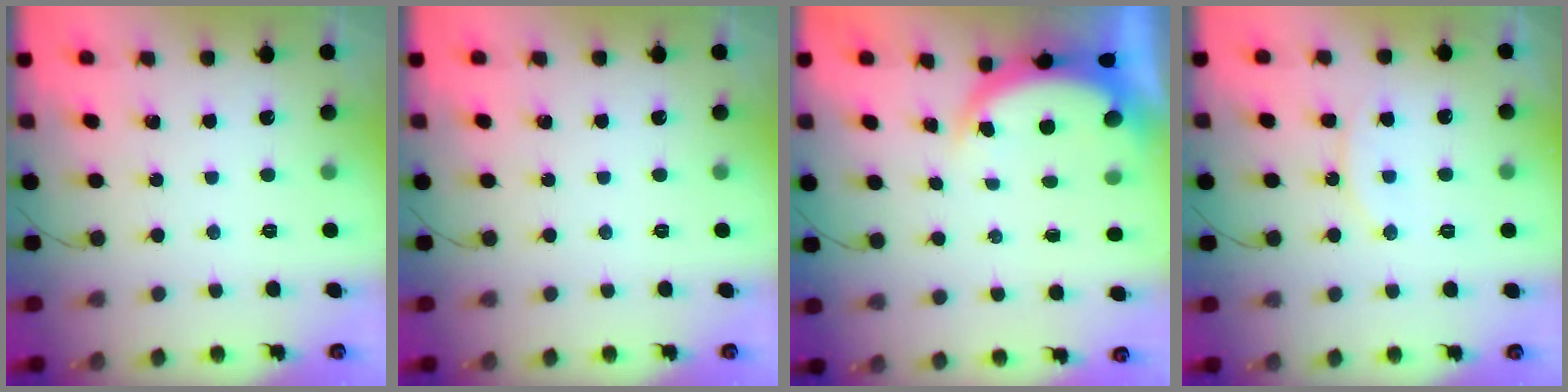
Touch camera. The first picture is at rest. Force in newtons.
{"total": 0.0}
{"total": 4.4, "press": 4.4, "slide": 0.3}
{"total": 10.4, "press": 10.4, "slide": 0.8}